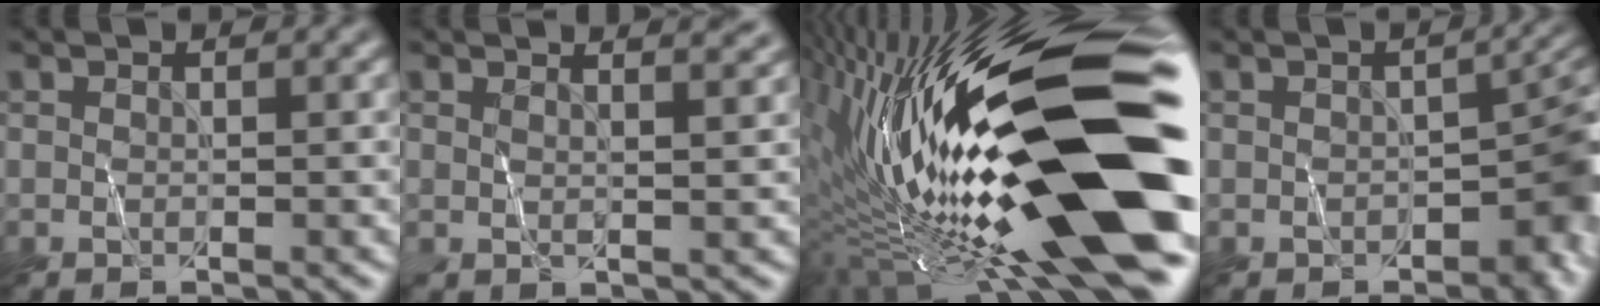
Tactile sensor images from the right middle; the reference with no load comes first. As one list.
[{"total": 4.7, "force": [3.4, 1.7, 2.7], "torque": [-0.022, 0.029, 0.020]}, {"total": 20.6, "force": [-3.0, 5.2, 19.7], "torque": [-0.326, 0.001, -0.069]}, {"total": 6.8, "force": [-2.2, 3.9, 5.1], "torque": [-0.053, -0.004, -0.023]}]